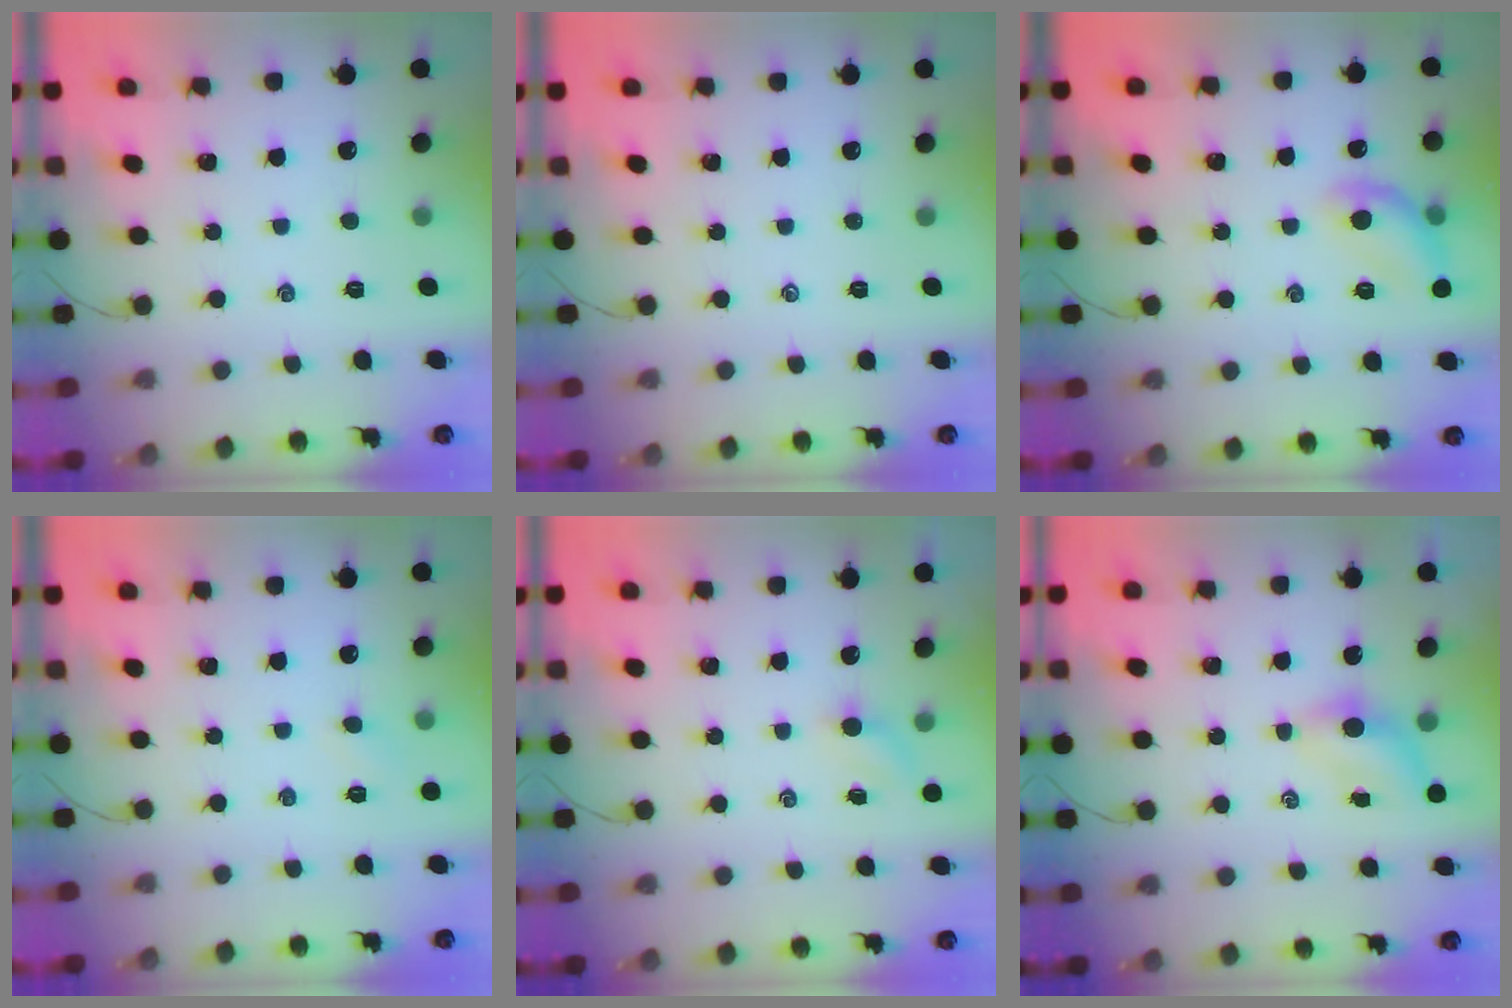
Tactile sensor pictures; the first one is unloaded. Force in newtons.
{"total": 0.0}
{"total": 10.2, "press": 10.2, "slide": 0.4}
{"total": 3.0, "press": 2.9, "slide": 0.8}
{"total": 2.6, "press": 2.4, "slide": 0.8}
{"total": 4.0, "press": 3.9, "slide": 1.0}